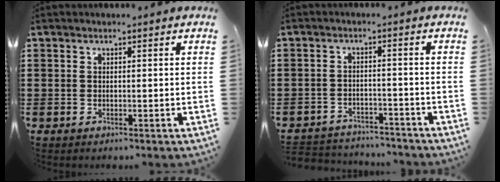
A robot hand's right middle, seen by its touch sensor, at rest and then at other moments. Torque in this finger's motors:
{"motor_torque": [0.00, 0.00, 0.00, -0.01]}